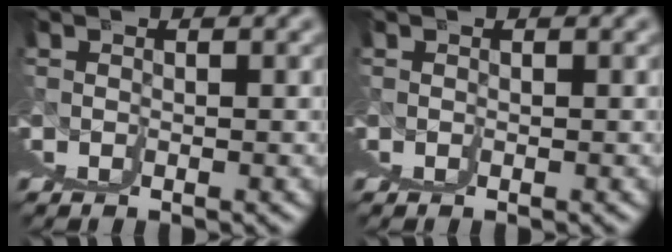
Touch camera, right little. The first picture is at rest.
{"total": 0.0}